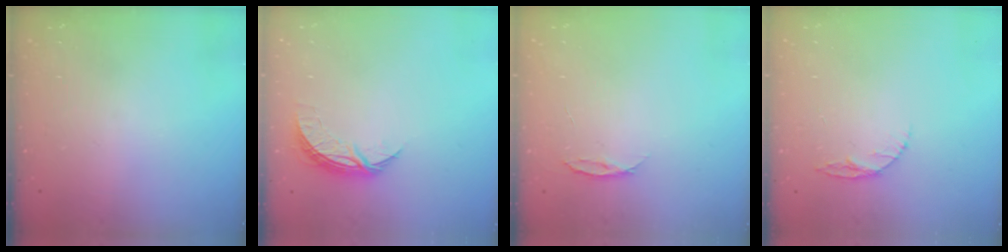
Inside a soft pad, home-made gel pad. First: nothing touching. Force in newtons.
{"total": 6.8, "press": 6.8, "slide": 0.5}
{"total": 4.0, "press": 4.0, "slide": 0.4}
{"total": 5.0, "press": 5.0, "slide": 0.5}